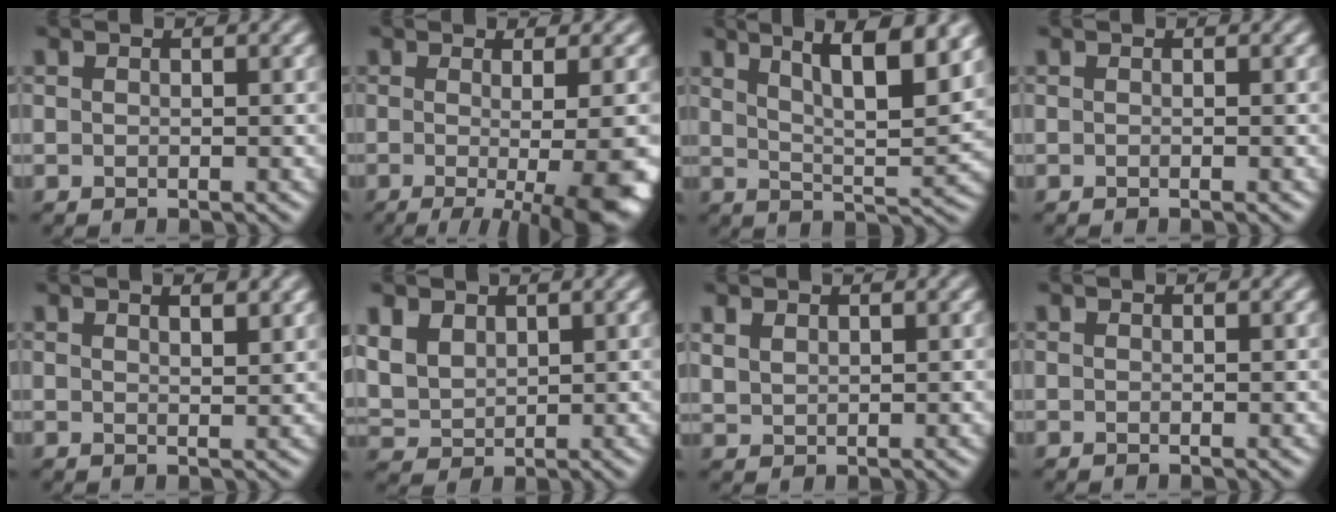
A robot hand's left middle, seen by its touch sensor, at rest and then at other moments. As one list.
[{"total": 10.3, "force": [-2.2, 3.2, 9.6], "torque": [-0.092, -0.003, -0.019]}, {"total": 9.9, "force": [5.9, 2.3, 7.6], "torque": [-0.096, 0.016, 0.076]}, {"total": 0.8, "force": [-0.2, 0.3, 0.8], "torque": [-0.005, -0.001, -0.005]}, {"total": 2.4, "force": [1.9, 0.6, 1.4], "torque": [-0.007, 0.008, 0.013]}, {"total": 3.8, "force": [2.5, 2.5, 1.5], "torque": [-0.057, 0.002, 0.056]}, {"total": 1.2, "force": [1.2, 0.3, -0.1], "torque": [-0.012, 0.001, 0.031]}, {"total": 0.0}]